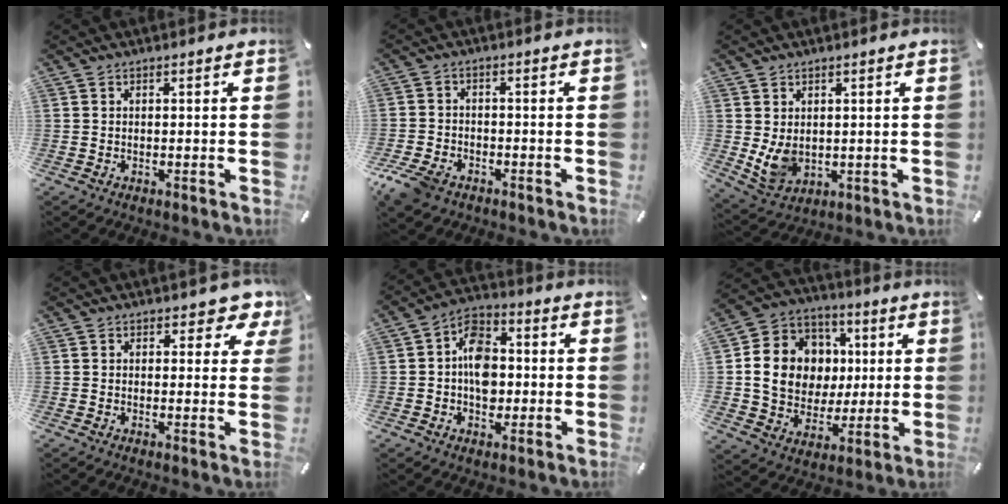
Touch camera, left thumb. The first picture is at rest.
{"total": 6.0, "force": [-4.1, 3.6, 2.4], "torque": [-0.065, 0.014, -0.082]}
{"total": 6.7, "force": [1.4, 5.3, 3.8], "torque": [-0.090, -0.014, 0.025]}
{"total": 4.1, "force": [2.6, 2.4, 2.1], "torque": [-0.010, -0.012, 0.037]}
{"total": 10.1, "force": [-0.9, 7.6, 6.6], "torque": [-0.108, 0.015, -0.014]}
{"total": 15.1, "force": [1.2, 13.8, 6.1], "torque": [-0.117, 0.011, 0.030]}